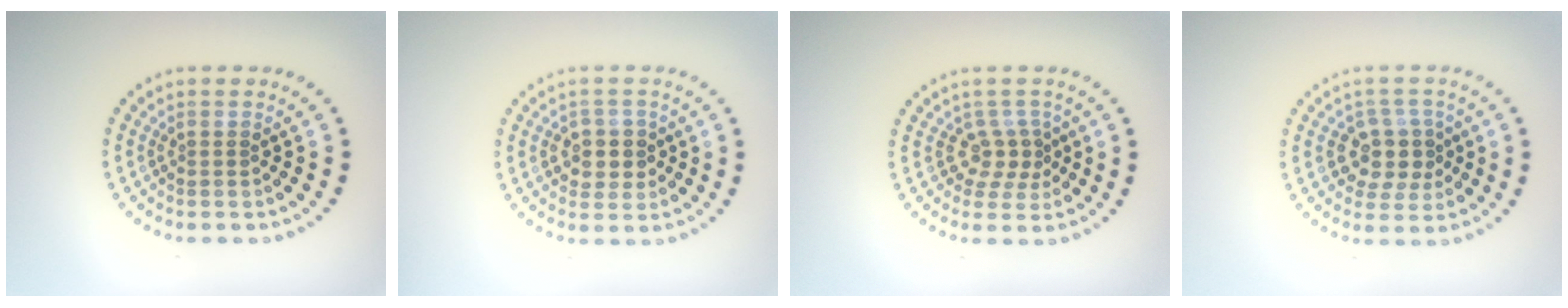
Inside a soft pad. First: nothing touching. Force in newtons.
{"total": 2.9, "press": 2.7, "slide": 0.9}
{"total": 2.4, "press": 1.9, "slide": 1.6}
{"total": 4.0, "press": 3.8, "slide": 1.4}